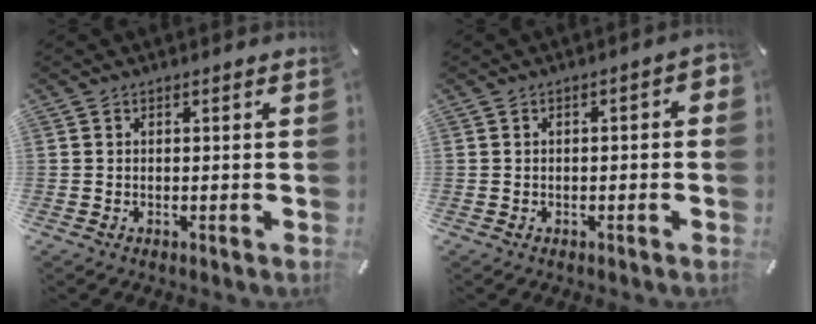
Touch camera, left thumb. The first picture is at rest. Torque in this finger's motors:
{"motor_torque": [-0.01, -0.17, 0.05, 0.52, 0.02]}